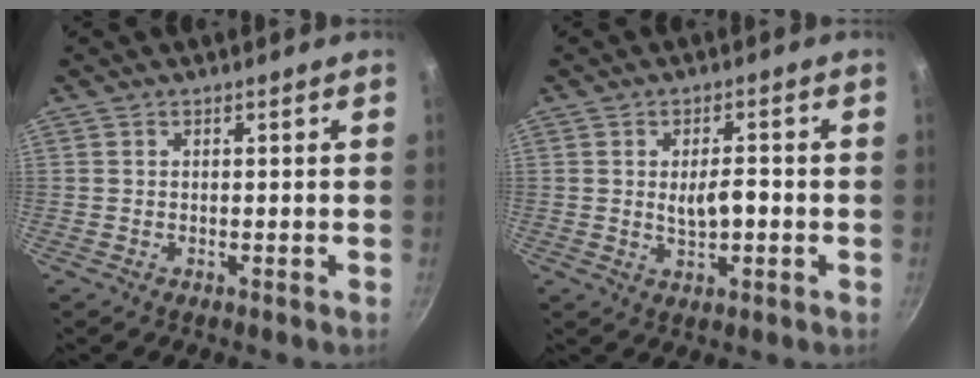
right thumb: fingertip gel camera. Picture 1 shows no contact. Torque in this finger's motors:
{"motor_torque": [0.88, 0.79, 0.36, -0.38, 0.00]}